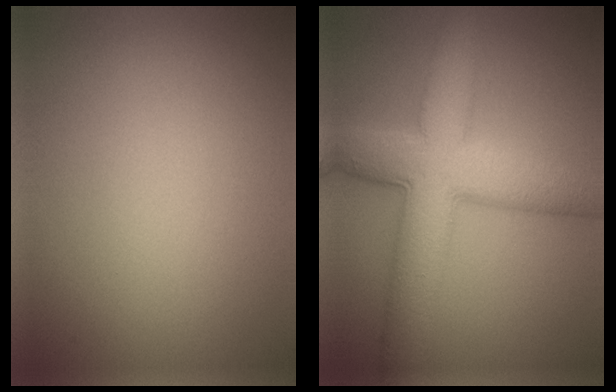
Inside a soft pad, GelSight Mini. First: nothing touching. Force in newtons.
{"total": 8.9, "press": 8.9, "slide": 0.1}